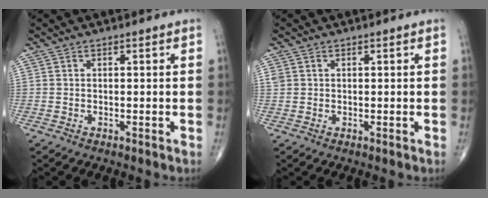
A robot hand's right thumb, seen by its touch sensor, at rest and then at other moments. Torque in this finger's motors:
{"motor_torque": [-0.19, -0.22, 0.13, 0.21, -0.06]}